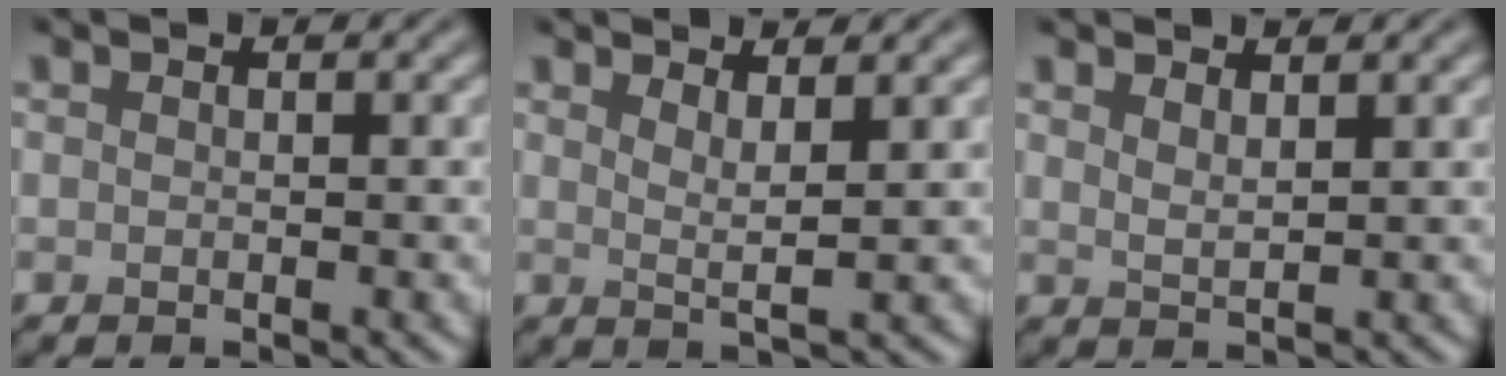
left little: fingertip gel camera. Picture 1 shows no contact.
{"total": 2.5, "force": [1.5, 0.5, 1.9], "torque": [-0.026, -0.006, 0.023]}
{"total": 1.6, "force": [1.3, 0.3, 0.8], "torque": [-0.016, -0.001, 0.023]}